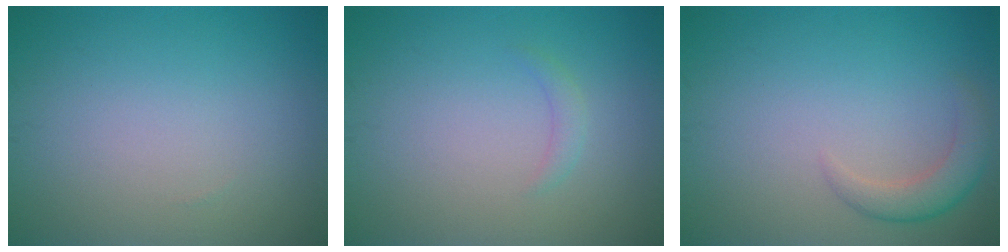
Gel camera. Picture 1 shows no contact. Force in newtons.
{"total": 1.0, "press": 1.0, "slide": 0.1}
{"total": 2.6, "press": 2.6, "slide": 0.3}